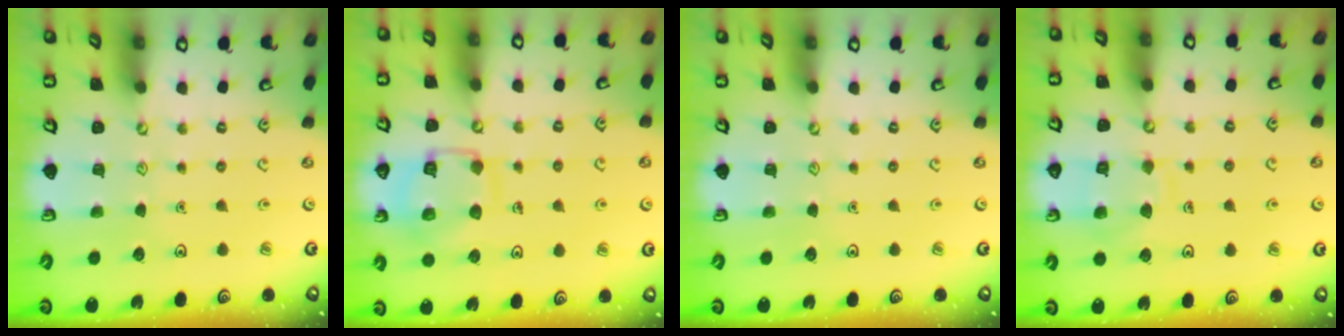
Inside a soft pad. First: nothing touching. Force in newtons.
{"total": 13.8, "press": 13.8, "slide": 1.4}
{"total": 0.0}
{"total": 9.0, "press": 9.0, "slide": 0.9}